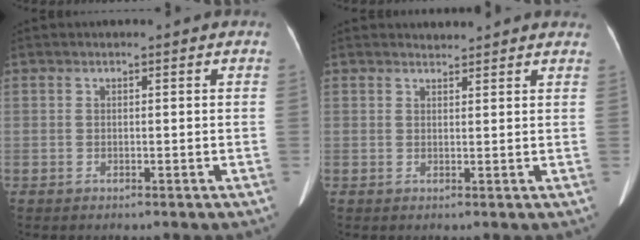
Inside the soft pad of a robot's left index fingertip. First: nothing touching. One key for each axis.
{"total": 2.6, "fx": 2.6, "fy": 0.4, "fz": -0.1, "tx": -0.006, "ty": 0.009, "tz": 0.029}